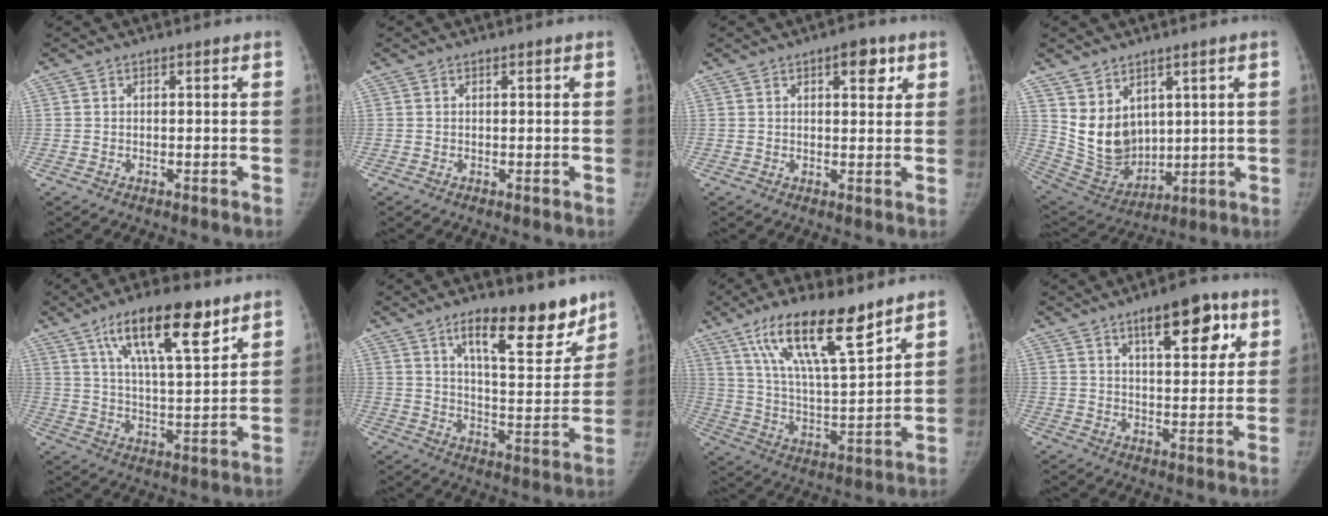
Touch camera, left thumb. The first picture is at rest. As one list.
[{"total": 0.0}, {"total": 4.7, "force": [2.4, 2.1, 3.5], "torque": [-0.029, -0.008, 0.029]}, {"total": 11.1, "force": [3.8, 8.4, 6.2], "torque": [-0.079, -0.032, 0.106]}, {"total": 16.6, "force": [9.5, 5.0, 12.6], "torque": [-0.187, -0.039, 0.163]}, {"total": 16.1, "force": [10.8, 5.3, 10.8], "torque": [-0.111, -0.077, 0.170]}, {"total": 18.5, "force": [12.0, 4.7, 13.3], "torque": [-0.211, -0.055, 0.220]}, {"total": 12.0, "force": [6.2, 4.9, 9.0], "torque": [-0.095, -0.025, 0.088]}]